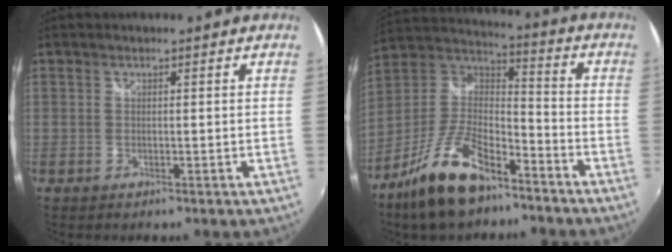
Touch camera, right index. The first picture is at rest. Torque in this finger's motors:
{"motor_torque": [1.01, -1.12, 0.65, 0.14]}